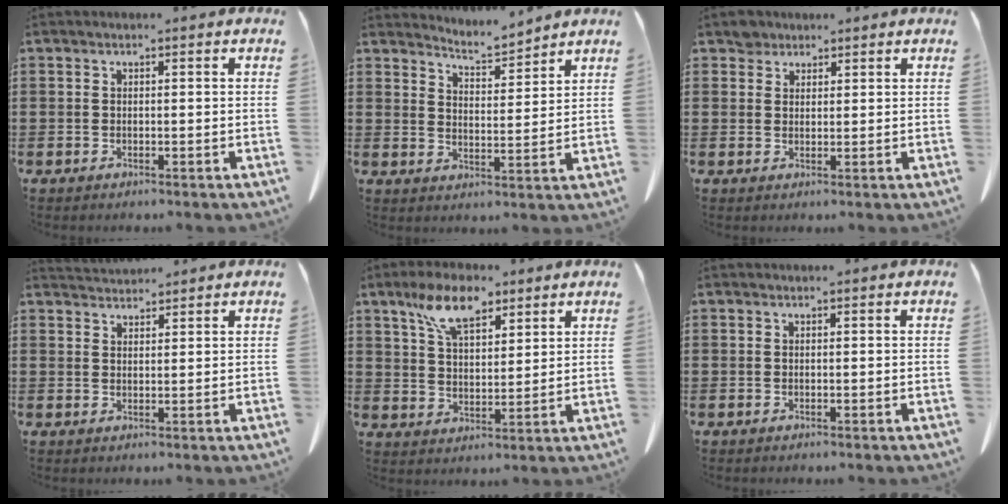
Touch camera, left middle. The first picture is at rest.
{"total": 4.5, "force": [4.5, -0.1, 0.2], "torque": [-0.021, -0.030, 0.079]}
{"total": 2.3, "force": [1.9, 1.2, 0.2], "torque": [-0.003, 0.001, 0.037]}
{"total": 2.4, "force": [2.4, 0.3, -0.1], "torque": [-0.006, -0.003, 0.046]}
{"total": 9.0, "force": [6.1, 3.8, 5.3], "torque": [-0.113, -0.001, 0.110]}
{"total": 0.0}